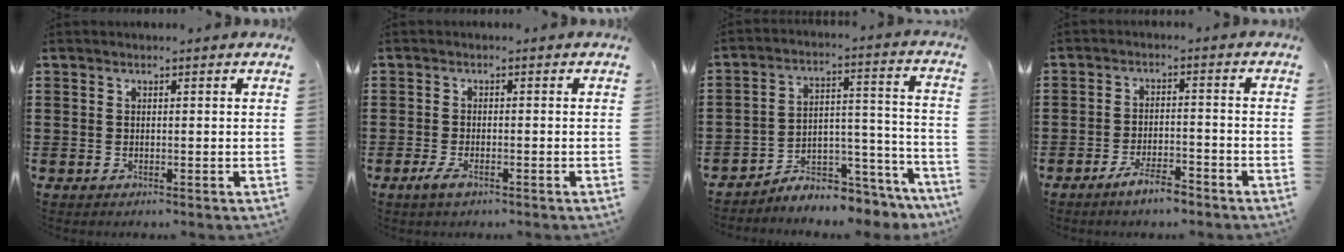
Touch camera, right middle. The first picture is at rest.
{"total": 2.2, "force": [-1.2, 0.6, 1.7], "torque": [-0.046, -0.009, -0.025]}
{"total": 5.6, "force": [-5.4, 1.1, 1.0], "torque": [-0.019, 0.005, -0.104]}
{"total": 4.5, "force": [-3.7, 0.8, 2.5], "torque": [-0.048, 0.003, -0.069]}